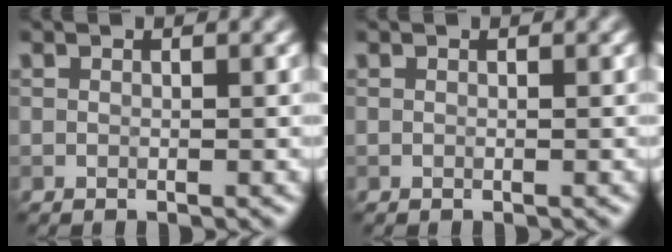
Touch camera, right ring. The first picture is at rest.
{"total": 0.0}